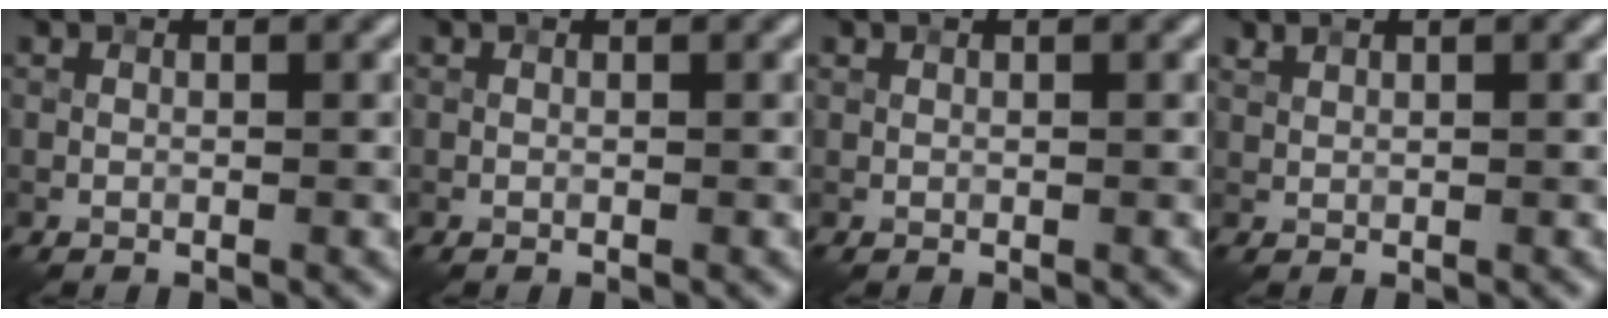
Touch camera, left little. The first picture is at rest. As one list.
[{"total": 0.0}, {"total": 0.0}, {"total": 0.5, "force": [0.5, 0.1, 0.1], "torque": [-0.005, 0.001, 0.012]}]